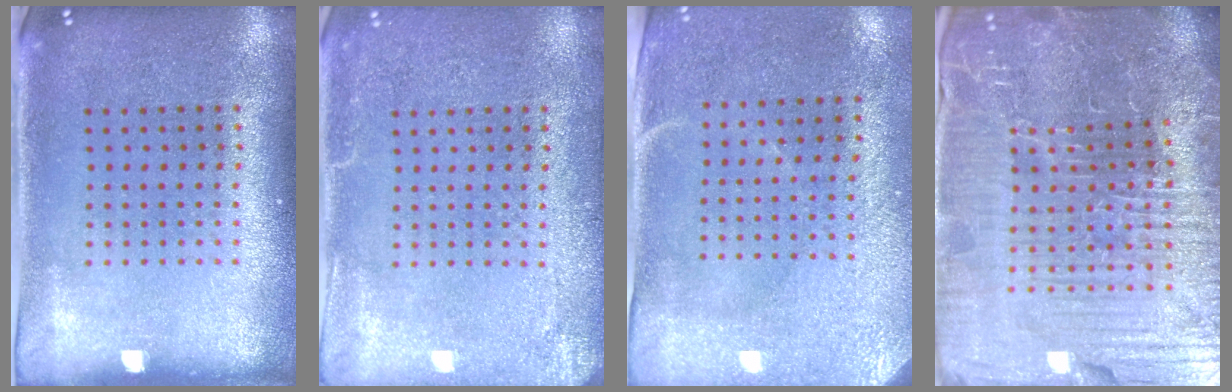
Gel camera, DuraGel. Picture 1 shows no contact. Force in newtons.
{"total": 2.6, "press": 2.6, "slide": 0.3}
{"total": 2.9, "press": 2.5, "slide": 1.6}
{"total": 6.2, "press": 5.8, "slide": 2.3}